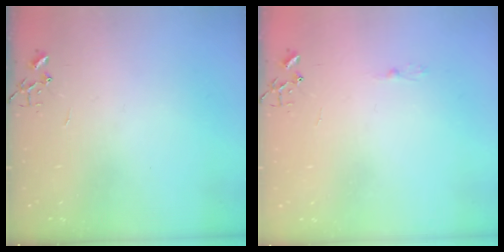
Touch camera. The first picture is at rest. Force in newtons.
{"total": 2.5, "press": 2.5, "slide": 0.3}